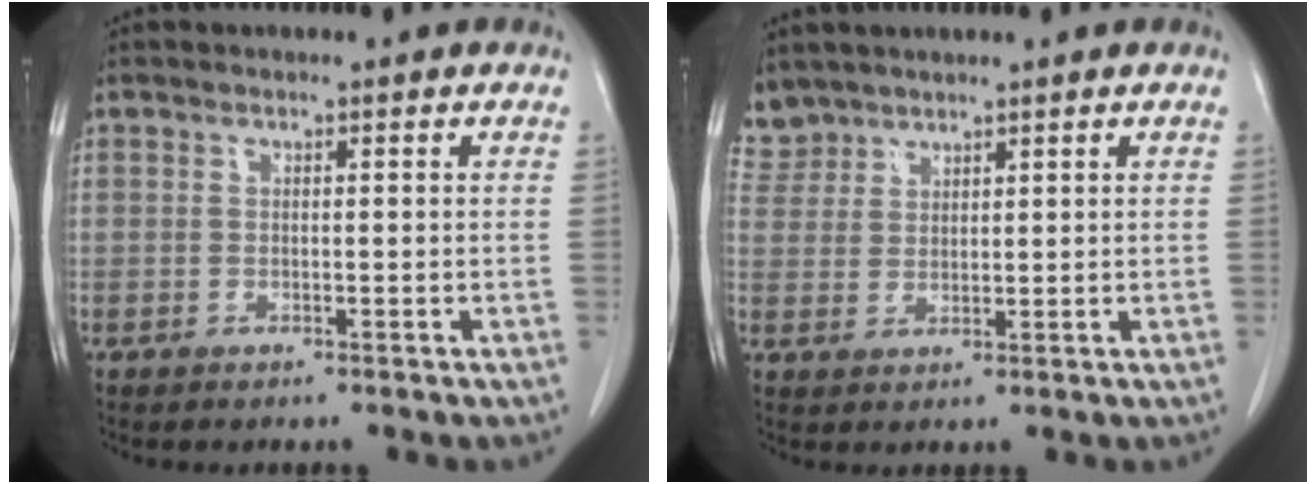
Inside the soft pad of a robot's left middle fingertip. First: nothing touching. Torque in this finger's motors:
{"motor_torque": [0.10, -0.09, 0.00, -0.04]}